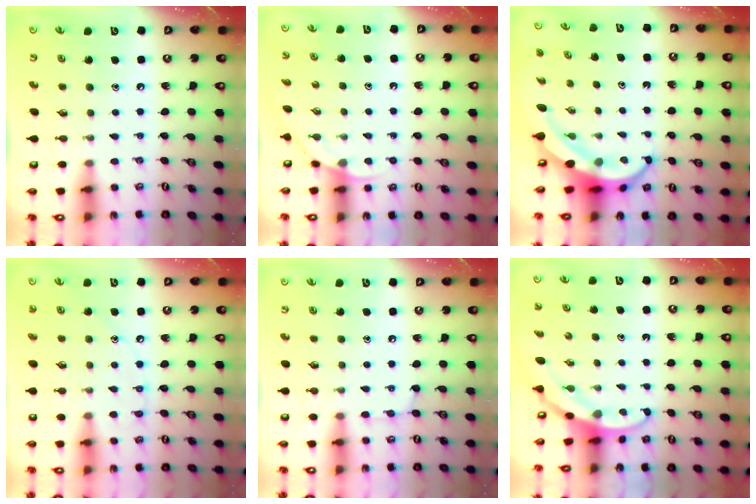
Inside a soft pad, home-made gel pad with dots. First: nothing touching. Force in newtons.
{"total": 2.5, "press": 2.5, "slide": 0.2}
{"total": 7.6, "press": 7.5, "slide": 1.4}
{"total": 6.7, "press": 6.7, "slide": 0.7}
{"total": 7.2, "press": 7.2, "slide": 0.6}
{"total": 3.0, "press": 3.0, "slide": 0.1}